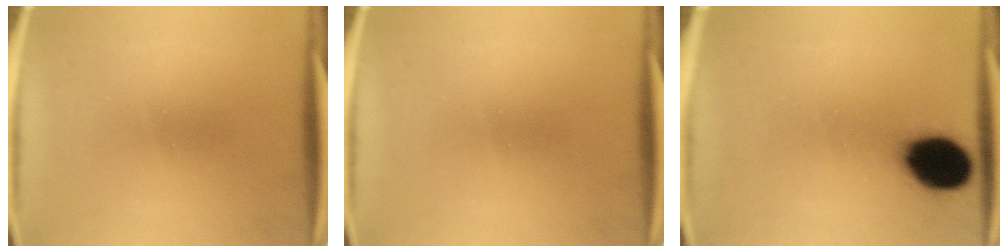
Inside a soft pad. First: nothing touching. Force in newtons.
{"total": 0.0}
{"total": 13.2}